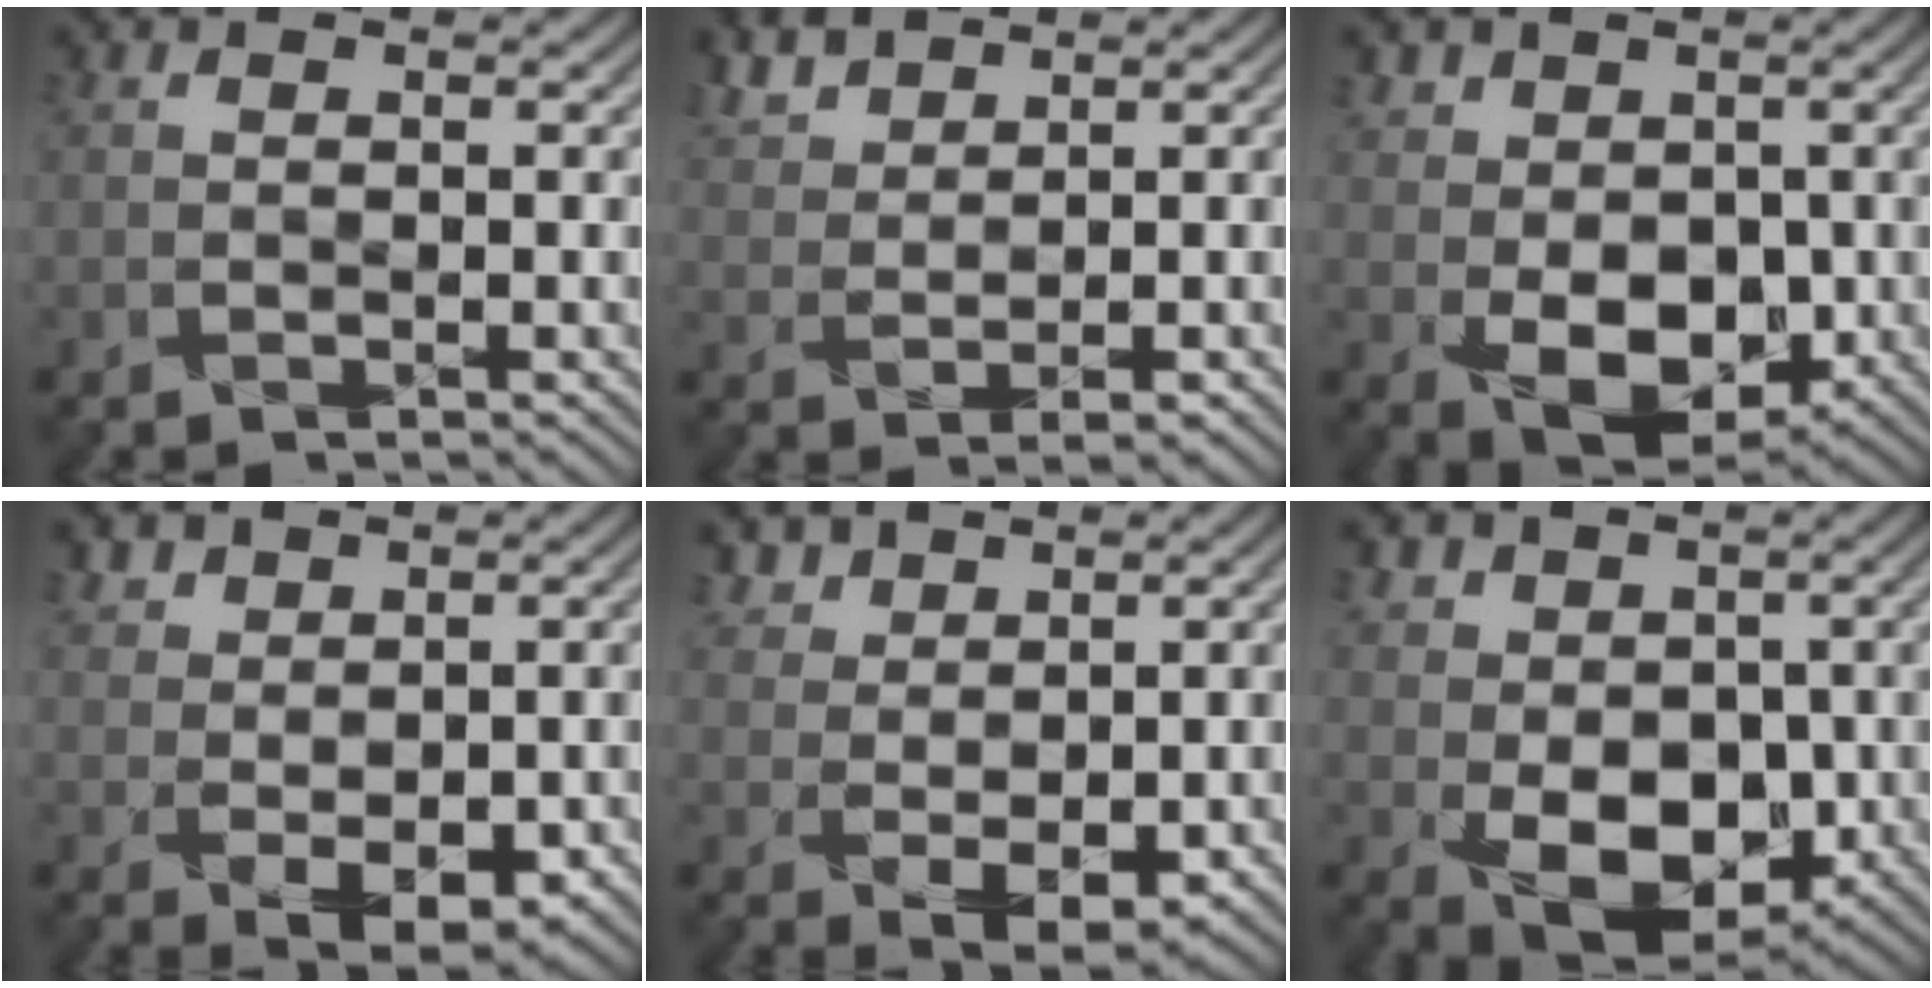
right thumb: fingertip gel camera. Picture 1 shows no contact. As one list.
[{"total": 3.8, "force": [3.0, 1.5, 1.7], "torque": [-0.050, 0.009, 0.068]}, {"total": 6.9, "force": [0.2, 5.6, 4.0], "torque": [-0.087, -0.012, 0.006]}, {"total": 4.0, "force": [1.3, 2.9, 2.4], "torque": [-0.052, -0.007, 0.031]}, {"total": 4.4, "force": [2.4, 2.8, 2.3], "torque": [-0.052, -0.006, 0.056]}, {"total": 8.1, "force": [0.1, 6.5, 4.9], "torque": [-0.101, -0.014, 0.004]}]